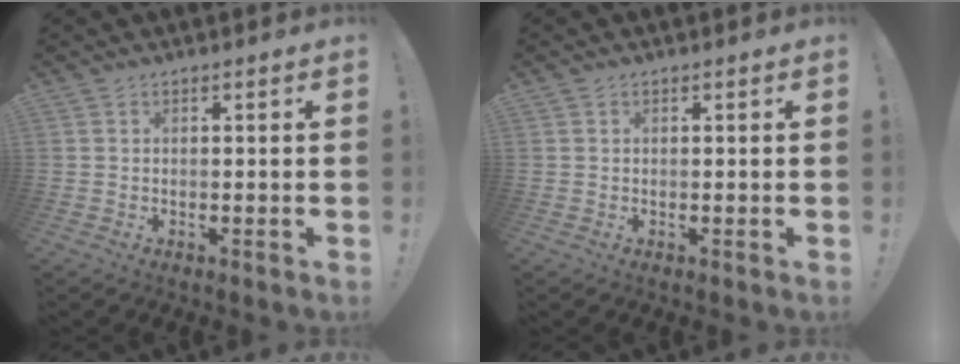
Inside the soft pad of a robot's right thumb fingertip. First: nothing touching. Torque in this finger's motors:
{"motor_torque": [-0.07, 0.15, -0.07, -0.29, 0.05]}